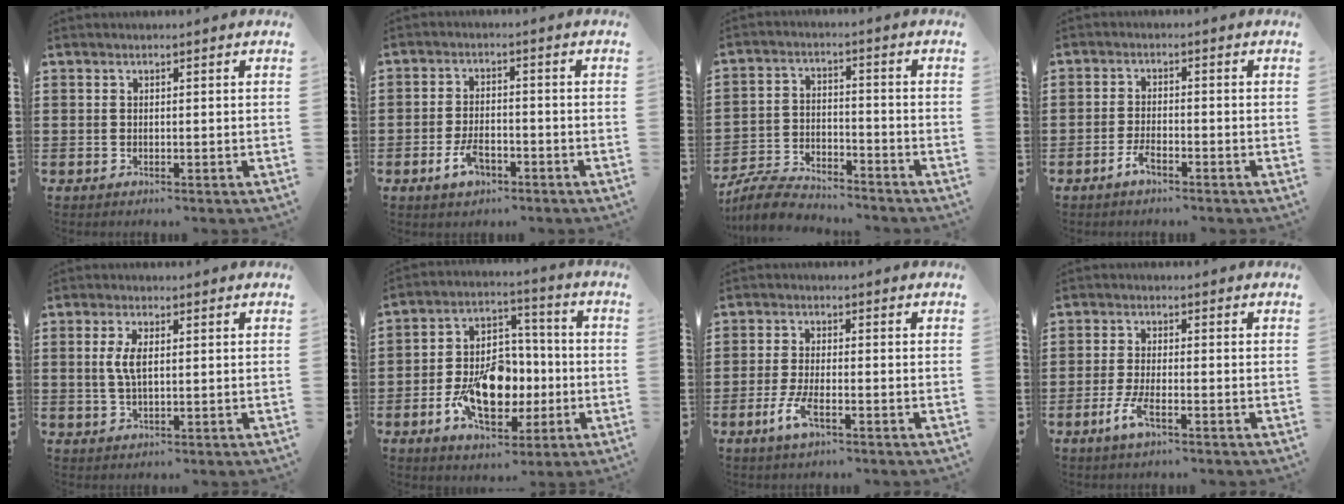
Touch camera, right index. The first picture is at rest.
{"total": 4.3, "force": [-2.2, 2.1, 3.0], "torque": [-0.065, 0.001, -0.044]}
{"total": 5.9, "force": [-5.7, 0.8, 1.2], "torque": [-0.037, 0.005, -0.115]}
{"total": 2.9, "force": [-2.0, 1.0, 1.9], "torque": [-0.048, -0.001, -0.041]}
{"total": 3.9, "force": [0.7, 1.5, 3.5], "torque": [-0.080, 0.003, 0.007]}
{"total": 12.2, "force": [-3.0, 7.7, 8.9], "torque": [-0.168, 0.006, -0.049]}
{"total": 4.5, "force": [-2.1, 1.2, 3.8], "torque": [-0.090, -0.010, -0.044]}
{"total": 4.1, "force": [-2.1, 0.8, 3.4], "torque": [-0.083, -0.013, -0.045]}